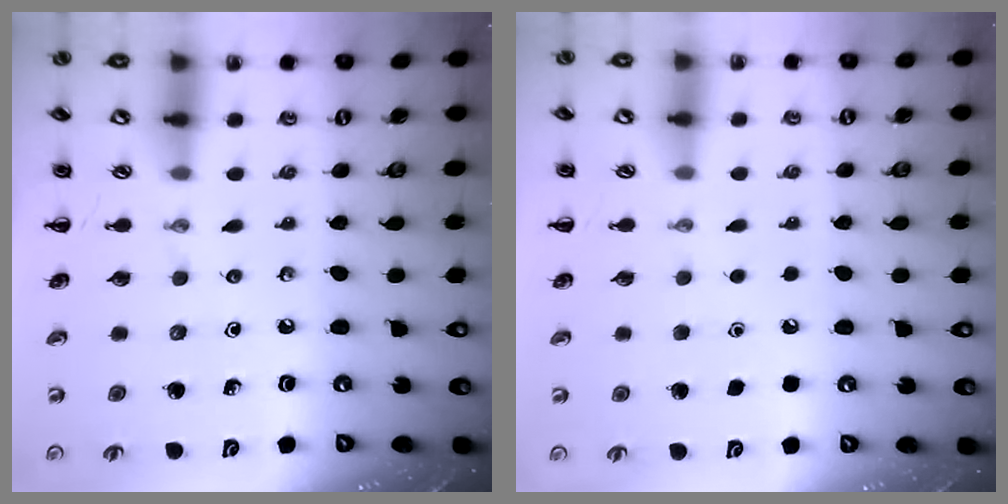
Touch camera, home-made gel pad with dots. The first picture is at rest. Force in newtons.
{"total": 1.7, "press": 1.7, "slide": 0.1}